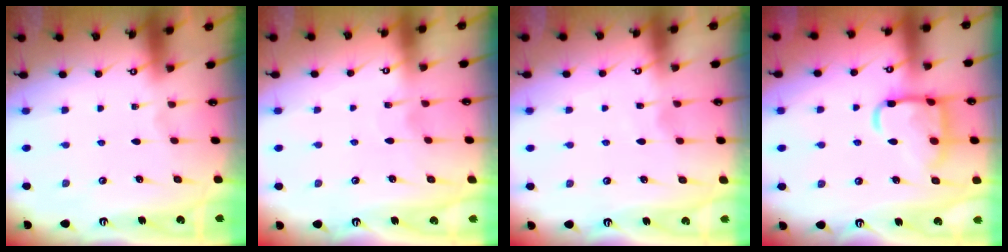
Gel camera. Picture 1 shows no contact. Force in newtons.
{"total": 5.5, "press": 5.5, "slide": 0.5}
{"total": 3.2, "press": 3.2, "slide": 0.4}
{"total": 14.9, "press": 14.8, "slide": 1.3}